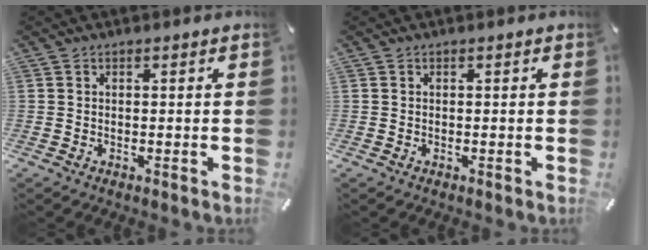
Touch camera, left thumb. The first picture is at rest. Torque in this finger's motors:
{"motor_torque": [0.00, 0.00, 0.00, 0.00, 0.00]}